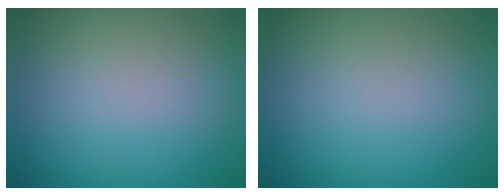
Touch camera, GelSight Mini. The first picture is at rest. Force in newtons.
{"total": 0.0}